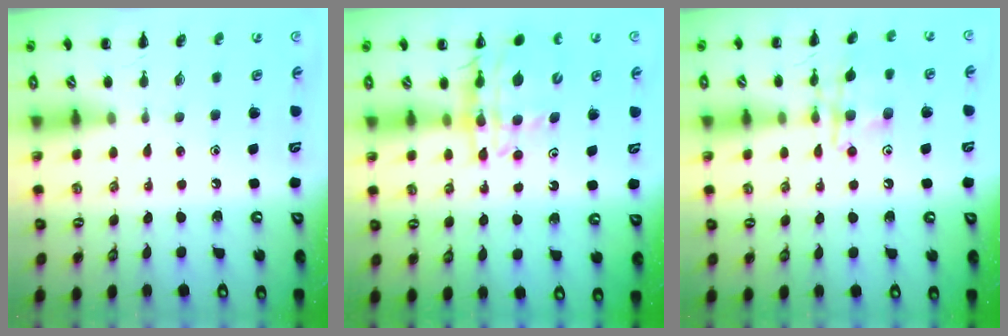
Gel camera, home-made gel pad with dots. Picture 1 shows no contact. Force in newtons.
{"total": 13.4, "press": 12.9, "slide": 3.5}
{"total": 14.0, "press": 14.0, "slide": 1.1}